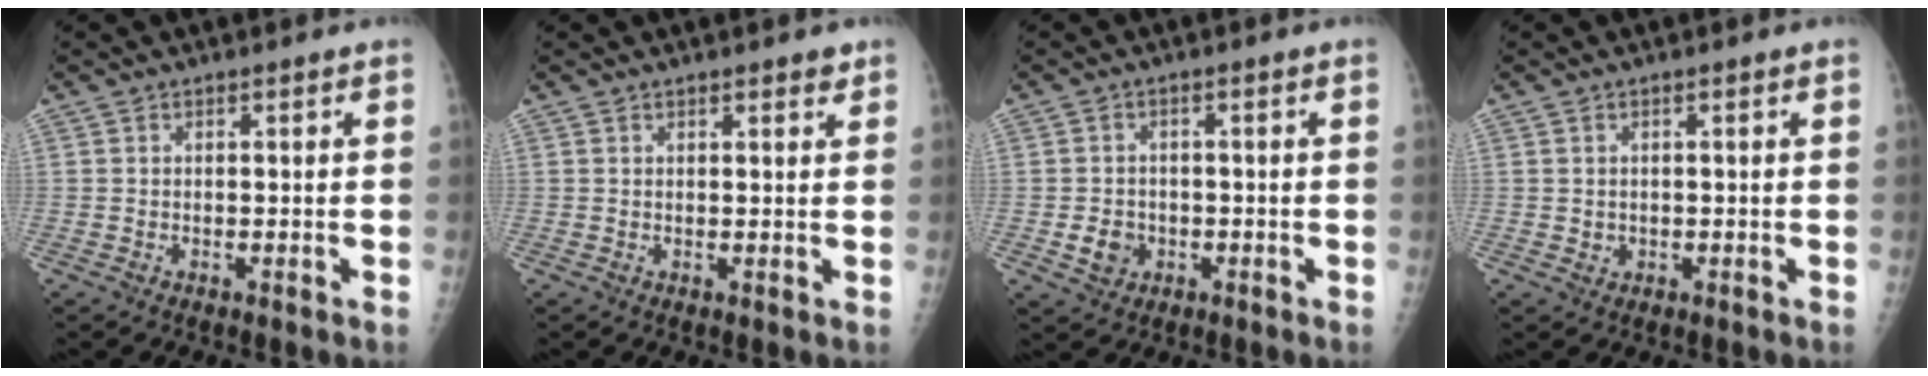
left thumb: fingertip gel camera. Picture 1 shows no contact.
{"total": 2.0, "force": [1.5, 0.6, 1.2], "torque": [-0.008, -0.006, 0.016]}
{"total": 3.9, "force": [-1.1, 3.3, 1.6], "torque": [-0.016, 0.004, -0.013]}
{"total": 1.1, "force": [0.1, 1.0, 0.4], "torque": [-0.004, 0.000, 0.006]}